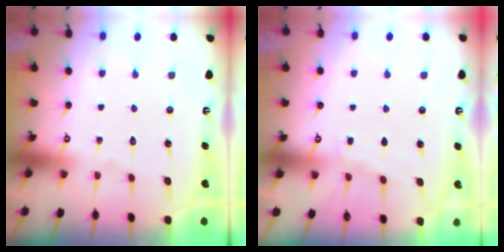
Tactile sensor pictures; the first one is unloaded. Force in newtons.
{"total": 3.4, "press": 3.4, "slide": 0.5}